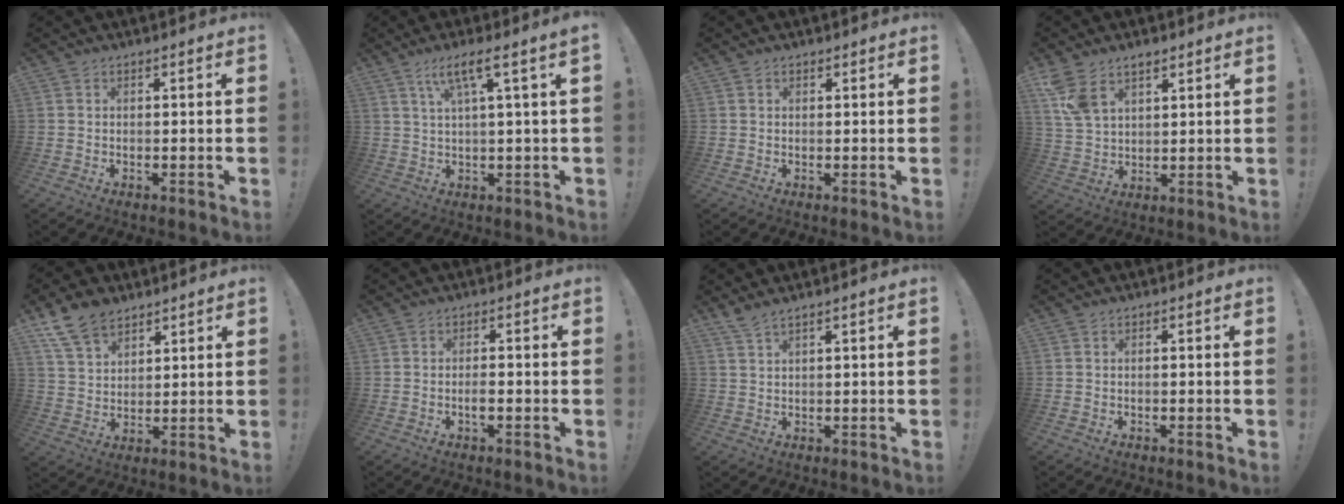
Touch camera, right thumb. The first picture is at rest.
{"total": 7.0, "force": [2.8, -0.1, 6.4], "torque": [-0.119, -0.001, 0.043]}
{"total": 0.7, "force": [0.4, 0.5, 0.2], "torque": [-0.003, 0.002, 0.008]}
{"total": 7.8, "force": [5.1, 4.1, 4.2], "torque": [-0.084, -0.014, 0.102]}
{"total": 10.9, "force": [7.6, 6.5, 4.3], "torque": [-0.087, -0.036, 0.152]}
{"total": 2.2, "force": [-0.8, 0.5, 1.9], "torque": [-0.039, 0.003, -0.014]}
{"total": 2.6, "force": [2.1, 0.1, 1.6], "torque": [-0.041, -0.003, 0.038]}
{"total": 0.0}